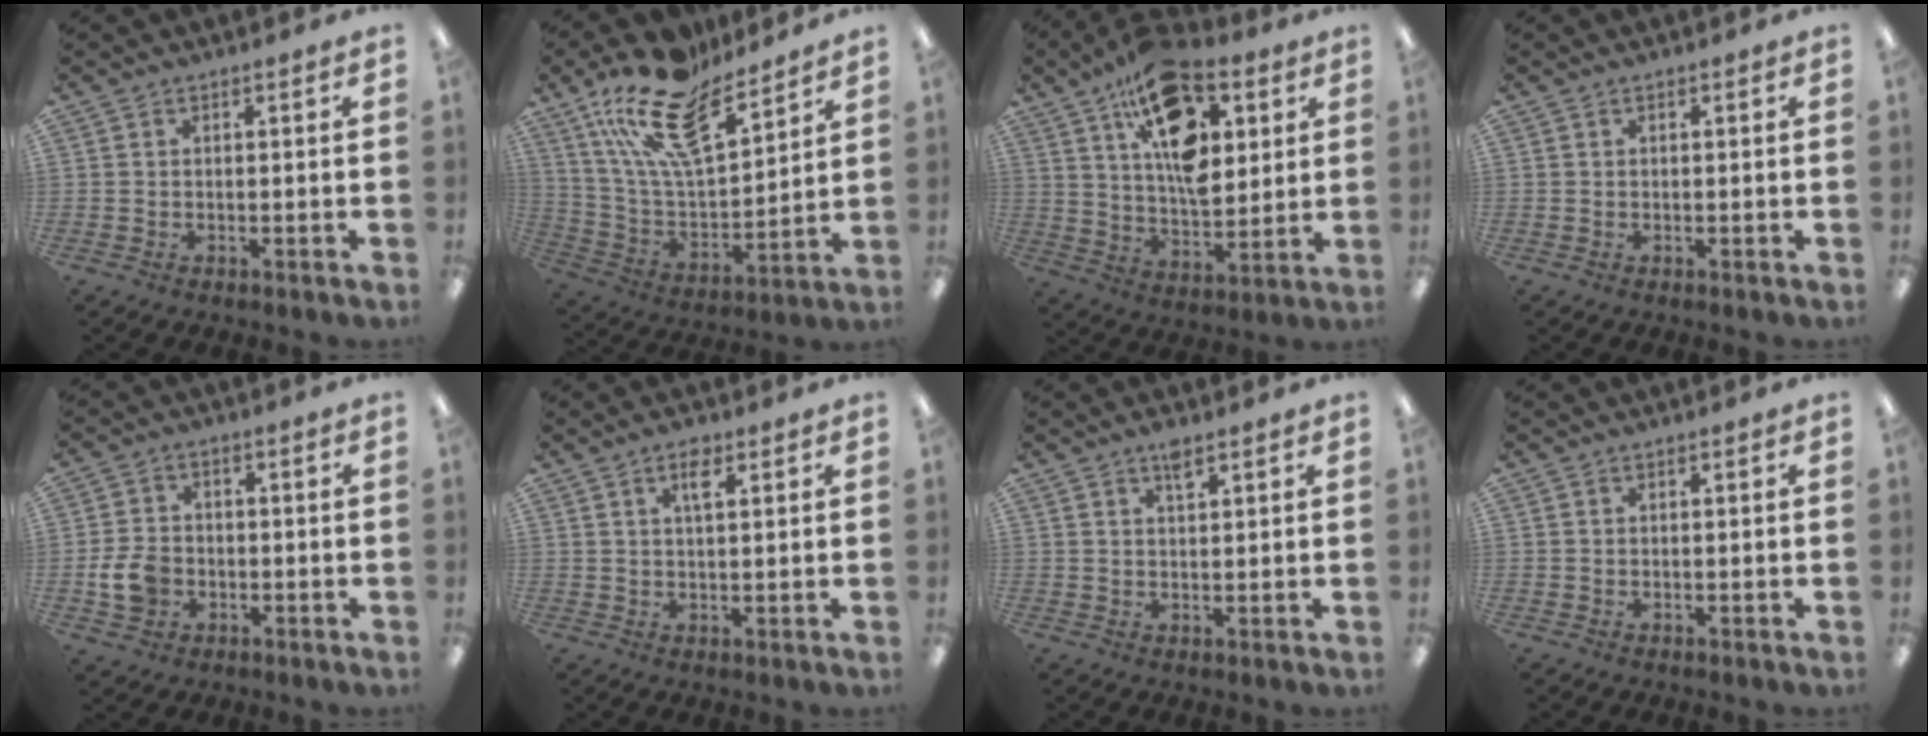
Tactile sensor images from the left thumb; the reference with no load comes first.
{"total": 21.2, "force": [14.6, 8.5, 12.7], "torque": [-0.234, -0.089, 0.258]}
{"total": 19.9, "force": [9.3, 10.9, 13.8], "torque": [-0.204, -0.040, 0.162]}
{"total": 0.0}
{"total": 7.2, "force": [-1.8, 5.6, 4.2], "torque": [-0.082, 0.009, -0.033]}
{"total": 3.9, "force": [2.1, 1.4, 2.9], "torque": [-0.049, -0.001, 0.032]}
{"total": 3.1, "force": [2.1, 1.0, 2.0], "torque": [-0.038, -0.001, 0.036]}
{"total": 0.0}